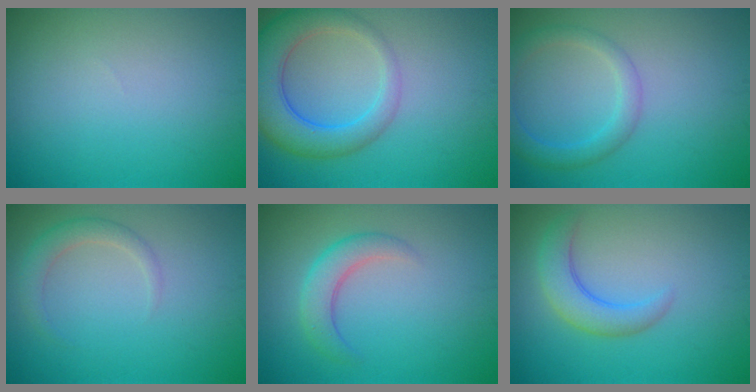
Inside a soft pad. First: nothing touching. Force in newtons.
{"total": 6.1, "press": 6.1, "slide": 0.3}
{"total": 2.8, "press": 2.8, "slide": 0.2}
{"total": 1.9, "press": 1.9, "slide": 0.2}
{"total": 3.0, "press": 3.0, "slide": 0.2}
{"total": 3.3, "press": 3.3, "slide": 0.3}